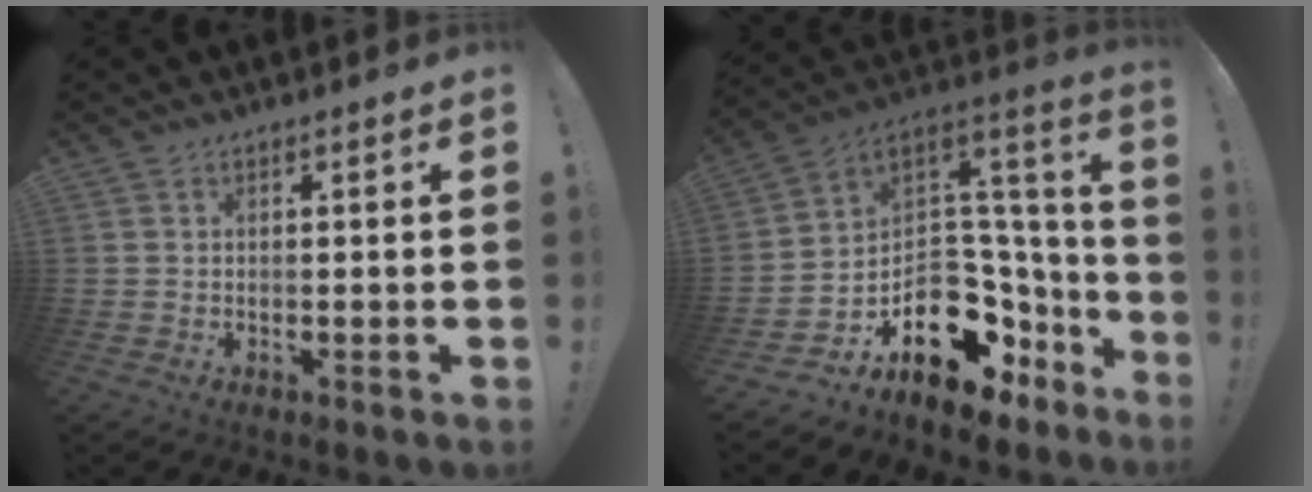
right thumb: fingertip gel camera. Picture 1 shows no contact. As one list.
[{"total": 16.9, "force": [-6.5, 12.5, 9.3], "torque": [-0.096, 0.016, -0.079]}]